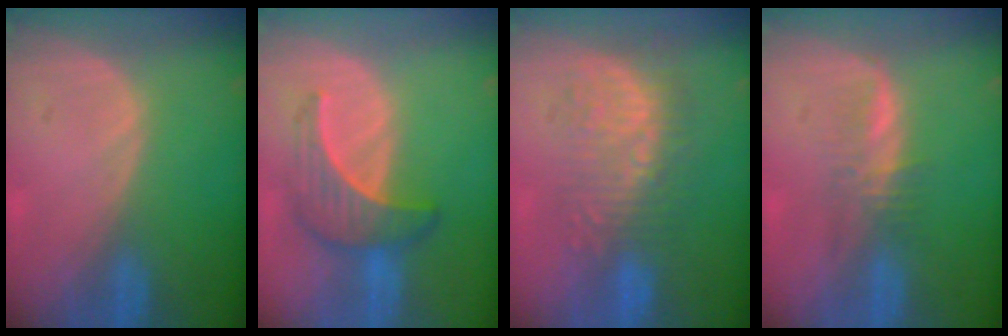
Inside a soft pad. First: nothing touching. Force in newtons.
{"total": 6.6, "press": 6.4, "slide": 1.7}
{"total": 8.9, "press": 8.5, "slide": 2.5}
{"total": 3.1, "press": 3.1, "slide": 0.5}